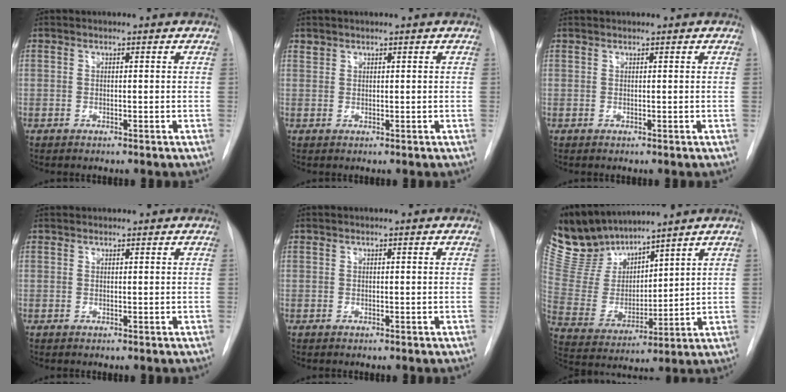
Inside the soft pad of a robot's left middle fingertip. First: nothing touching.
{"total": 0.7, "force": [0.7, 0.3, -0.1], "torque": [0.003, 0.004, 0.012]}
{"total": 0.6, "force": [0.6, 0.0, 0.0], "torque": [-0.004, 0.010, 0.013]}
{"total": 1.5, "force": [1.5, 0.3, 0.2], "torque": [-0.005, 0.019, 0.025]}
{"total": 0.0}
{"total": 11.8, "force": [11.1, 3.0, 2.7], "torque": [-0.075, 0.003, 0.240]}